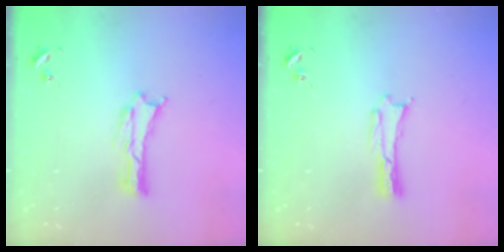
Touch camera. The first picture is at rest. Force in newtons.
{"total": 0.0}